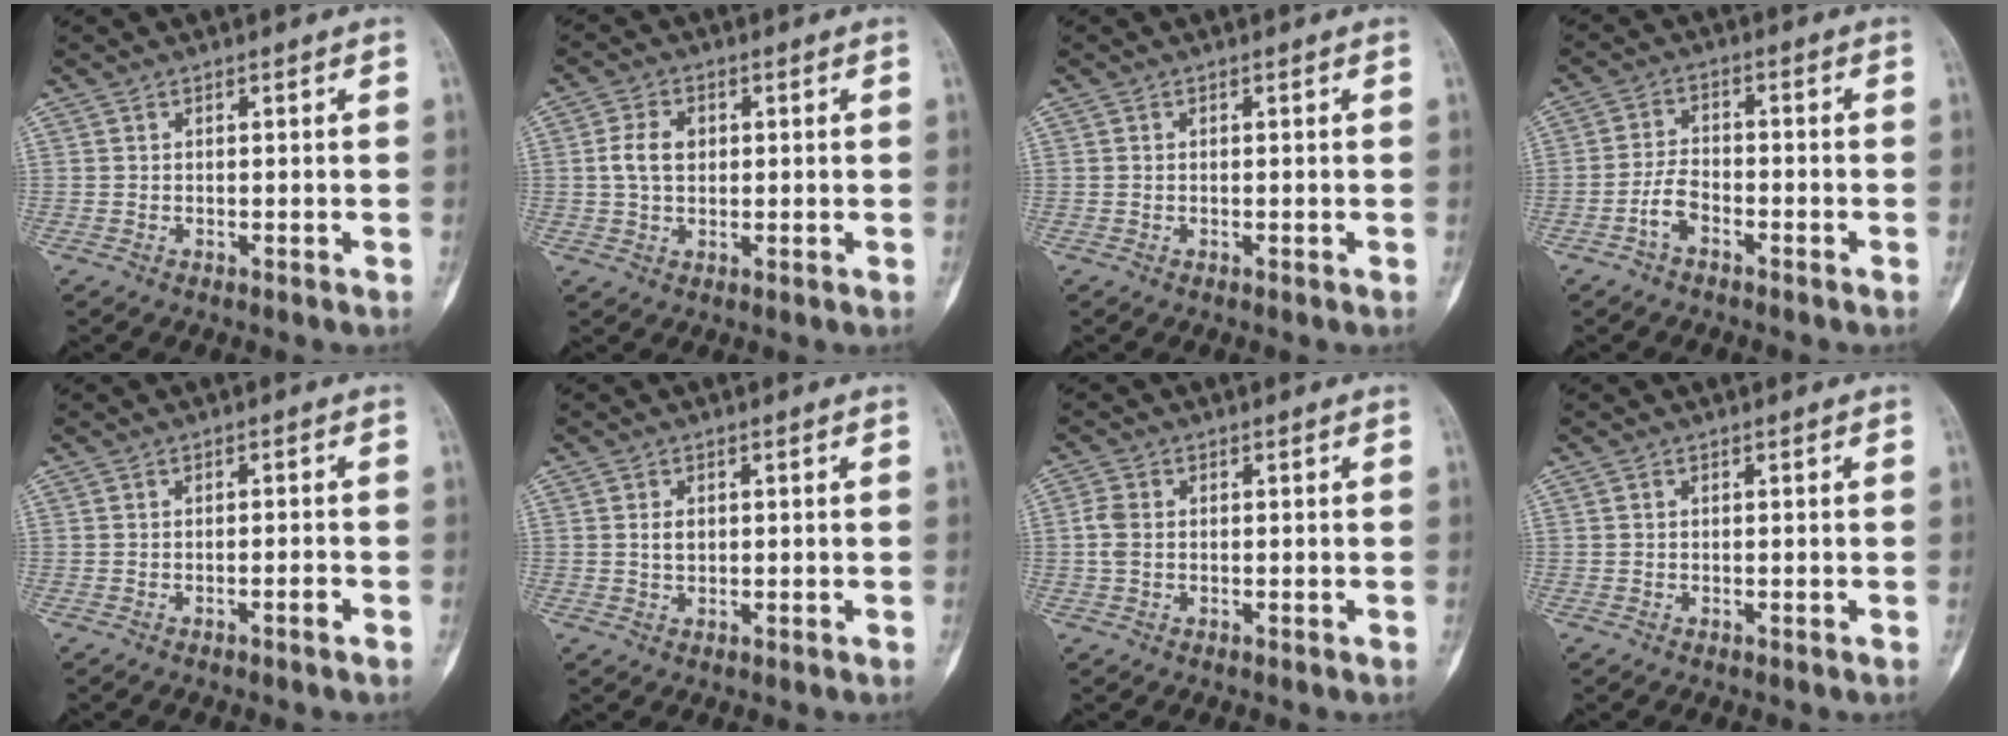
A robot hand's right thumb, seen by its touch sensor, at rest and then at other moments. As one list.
[{"total": 5.3, "force": [0.7, 3.7, 3.7], "torque": [-0.070, 0.006, 0.010]}, {"total": 0.0}, {"total": 4.4, "force": [-2.5, 2.3, 2.8], "torque": [-0.051, 0.024, -0.053]}, {"total": 1.5, "force": [-0.9, 0.1, 1.2], "torque": [-0.023, 0.007, -0.014]}, {"total": 2.1, "force": [0.3, 1.4, 1.5], "torque": [-0.025, -0.001, 0.007]}, {"total": 2.9, "force": [-0.1, 2.0, 2.0], "torque": [-0.055, 0.005, -0.006]}, {"total": 0.0}]